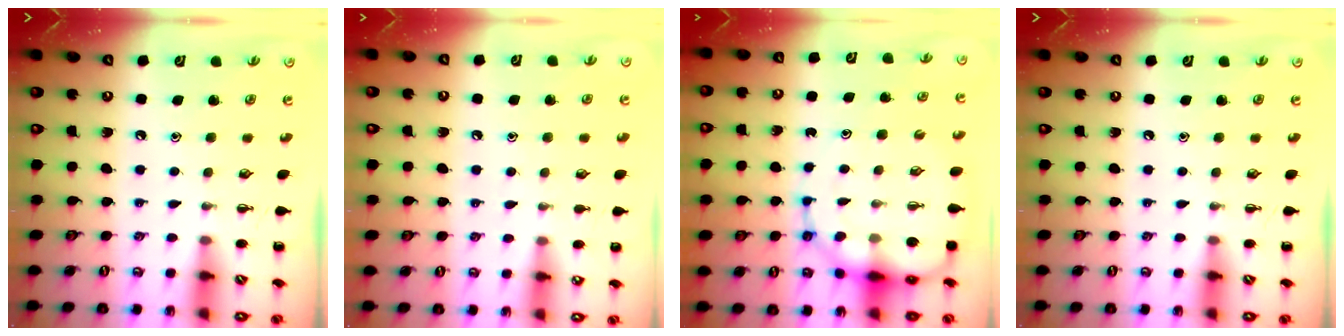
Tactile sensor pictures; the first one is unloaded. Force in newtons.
{"total": 4.1, "press": 4.0, "slide": 0.9}
{"total": 13.1, "press": 12.5, "slide": 3.7}
{"total": 0.0}